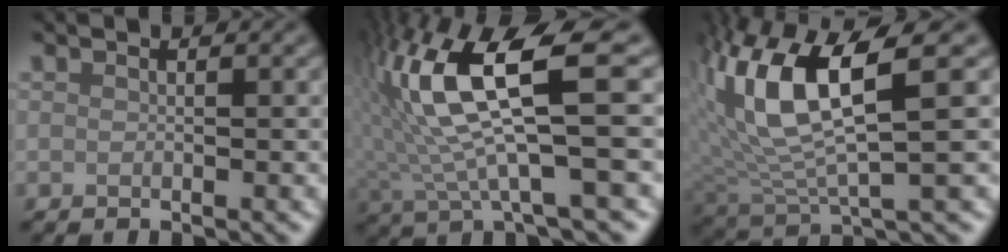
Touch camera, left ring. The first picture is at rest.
{"total": 11.4, "force": [3.1, 2.7, 10.7], "torque": [-0.214, 0.009, 0.062]}
{"total": 9.7, "force": [2.4, 3.2, 8.8], "torque": [-0.183, 0.003, 0.044]}